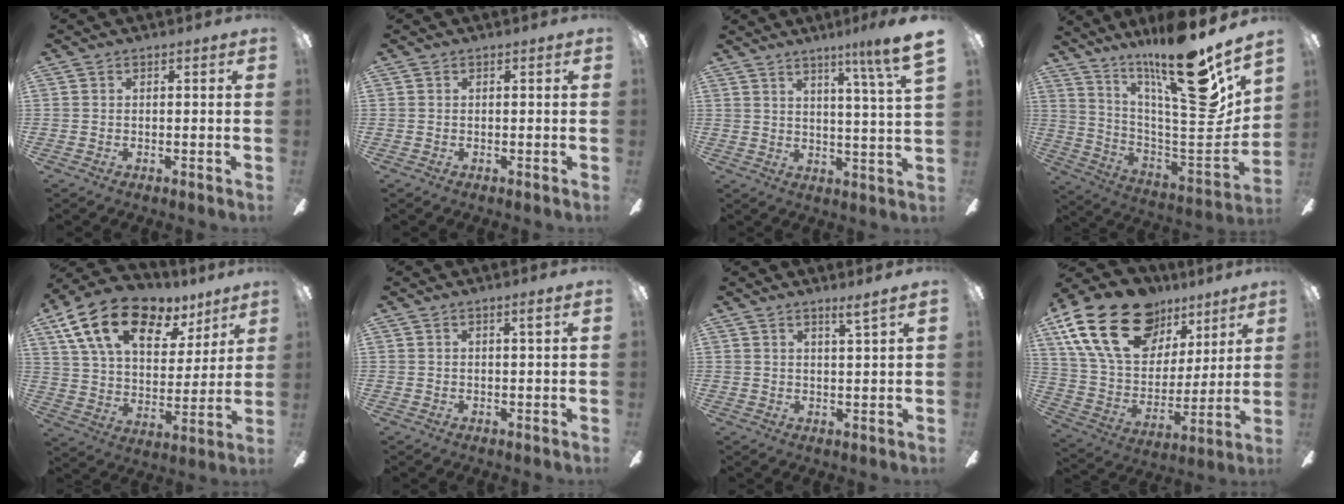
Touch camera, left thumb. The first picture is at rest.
{"total": 0.0}
{"total": 8.4, "force": [5.8, -0.7, 5.9], "torque": [-0.088, -0.040, 0.088]}
{"total": 23.1, "force": [16.1, 3.7, 16.2], "torque": [-0.242, -0.116, 0.254]}
{"total": 20.4, "force": [11.4, 11.4, 12.5], "torque": [-0.218, -0.043, 0.204]}
{"total": 1.5, "force": [1.0, -0.3, 1.0], "torque": [-0.021, -0.003, 0.017]}
{"total": 3.3, "force": [2.8, -0.8, 1.4], "torque": [-0.027, -0.020, 0.047]}
{"total": 25.6, "force": [14.5, 15.6, 14.2], "torque": [-0.262, -0.071, 0.271]}